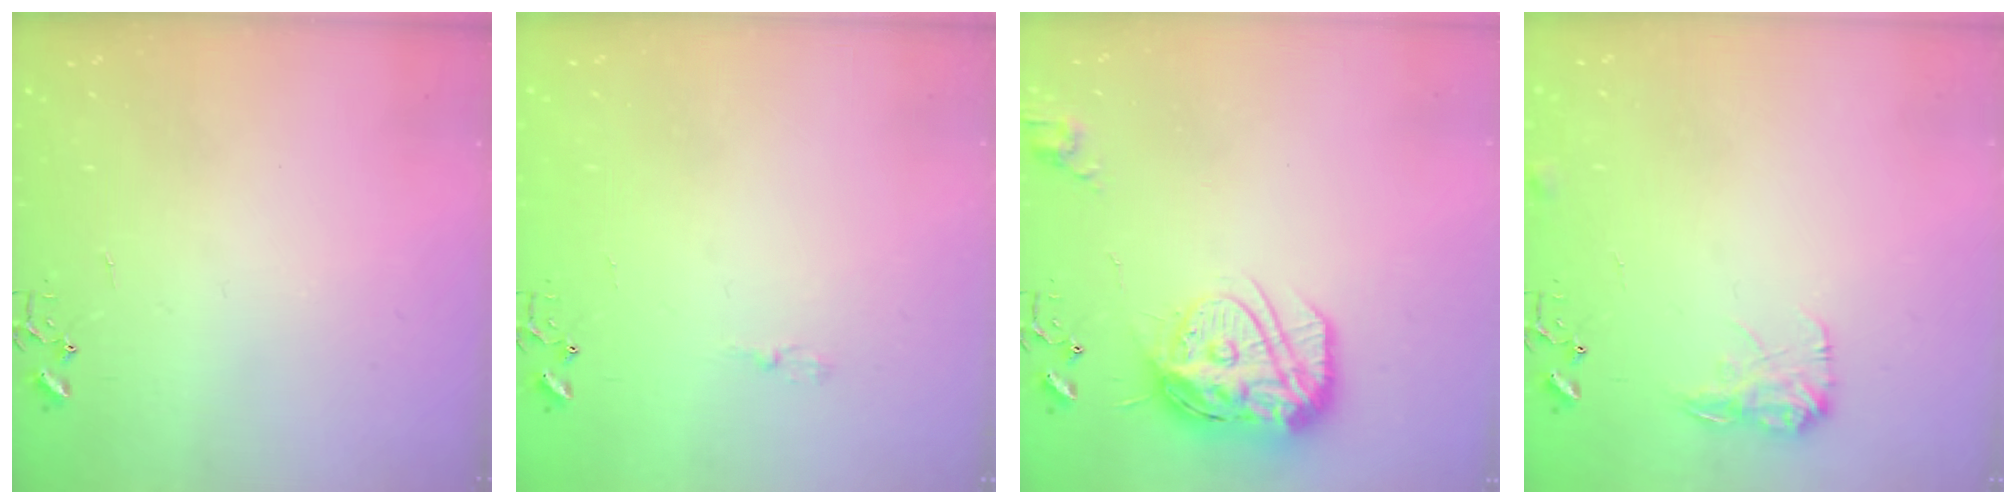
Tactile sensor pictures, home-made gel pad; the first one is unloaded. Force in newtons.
{"total": 3.9, "press": 3.9, "slide": 0.5}
{"total": 19.4, "press": 19.4, "slide": 1.7}
{"total": 9.6, "press": 9.6, "slide": 0.3}